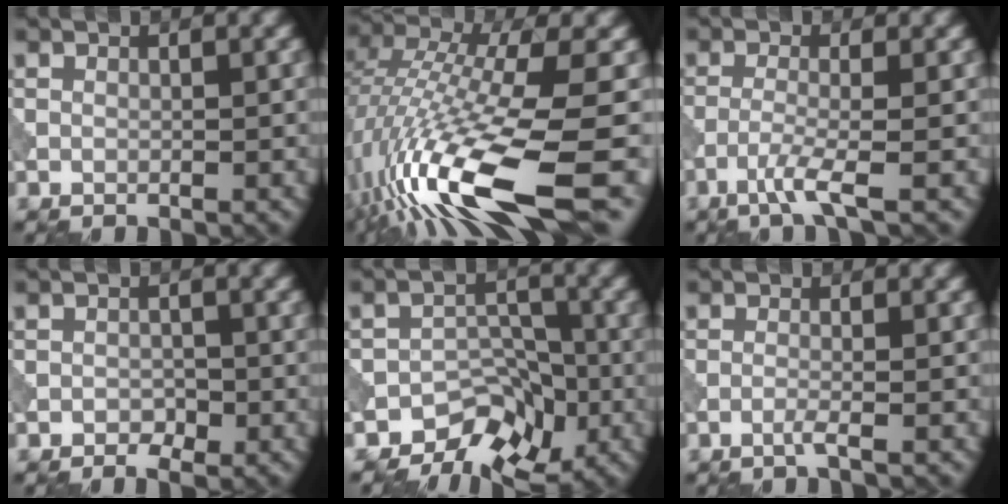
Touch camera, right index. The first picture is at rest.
{"total": 15.4, "force": [-5.6, 4.0, 13.8], "torque": [-0.284, -0.009, -0.089]}
{"total": 3.2, "force": [-1.8, 0.2, 2.6], "torque": [-0.050, 0.001, -0.051]}
{"total": 1.3, "force": [-0.7, 0.8, 0.6], "torque": [-0.007, 0.002, -0.015]}
{"total": 5.2, "force": [-3.7, 3.2, 1.8], "torque": [-0.005, 0.004, -0.065]}
{"total": 1.3, "force": [-0.6, 0.2, 1.1], "torque": [-0.017, 0.003, -0.020]}